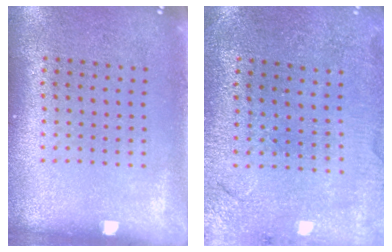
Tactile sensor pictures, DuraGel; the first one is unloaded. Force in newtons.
{"total": 0.5, "press": 0.5, "slide": 0.2}